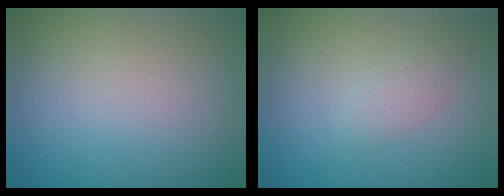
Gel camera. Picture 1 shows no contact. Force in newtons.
{"total": 1.3, "press": 1.3, "slide": 0.0}